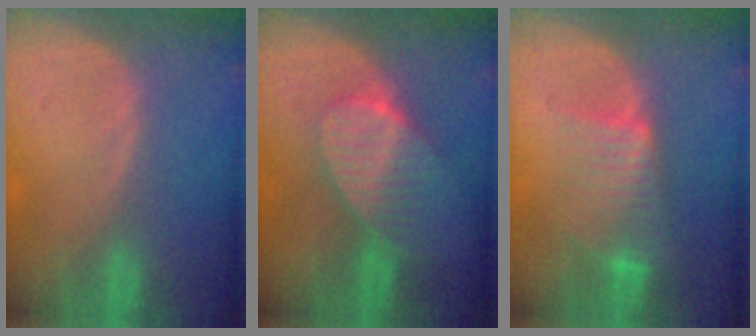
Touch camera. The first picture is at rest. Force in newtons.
{"total": 7.4, "press": 6.8, "slide": 2.8}
{"total": 6.6, "press": 6.2, "slide": 2.4}